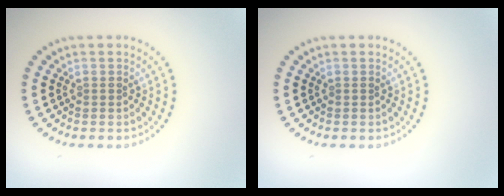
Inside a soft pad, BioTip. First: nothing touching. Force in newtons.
{"total": 0.0}